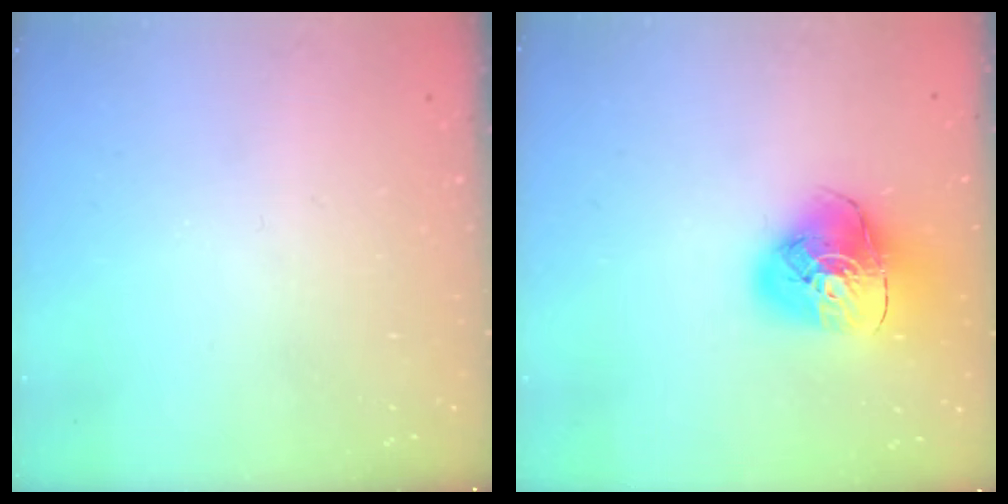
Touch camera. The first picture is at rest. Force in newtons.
{"total": 14.1, "press": 14.0, "slide": 1.7}